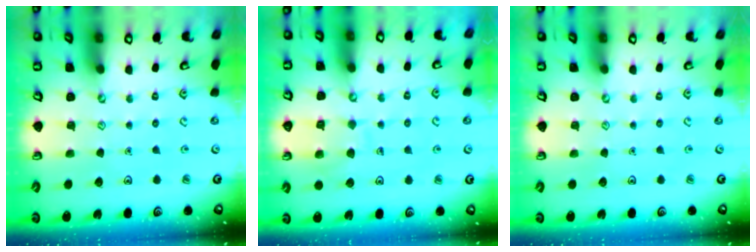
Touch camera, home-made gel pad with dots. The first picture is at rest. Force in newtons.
{"total": 8.0, "press": 8.0, "slide": 0.8}
{"total": 0.0}